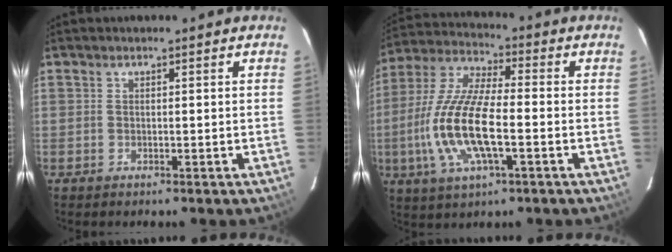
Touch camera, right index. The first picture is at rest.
{"total": 15.8, "force": [-3.6, 4.9, 14.6], "torque": [-0.307, -0.005, -0.072]}